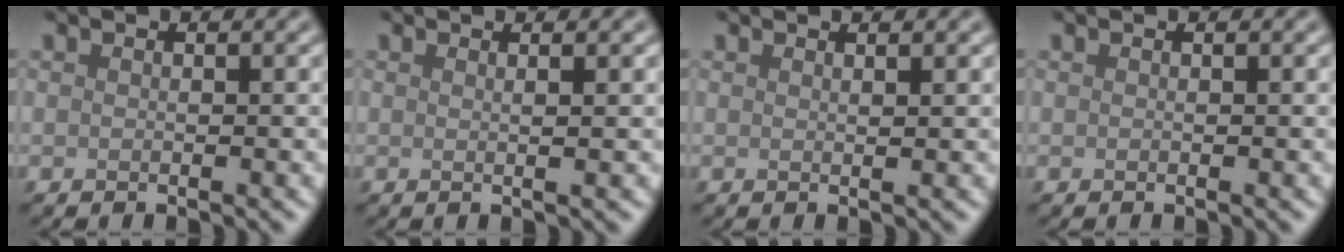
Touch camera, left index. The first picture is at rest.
{"total": 2.0, "force": [0.6, 0.8, 1.8], "torque": [-0.022, 0.005, -0.012]}
{"total": 1.3, "force": [0.7, 0.5, 1.0], "torque": [-0.005, 0.000, 0.003]}
{"total": 0.0}